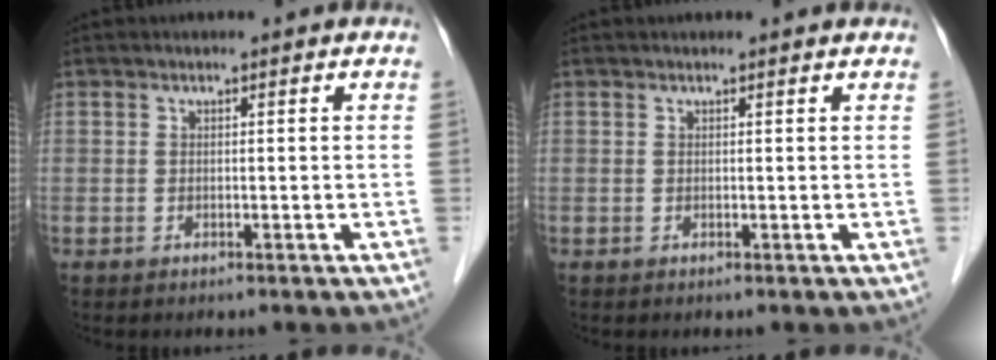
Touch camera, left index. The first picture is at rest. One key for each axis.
{"total": 1.7, "fx": 1.6, "fy": 0.2, "fz": 0.3, "tx": -0.012, "ty": 0.013, "tz": 0.015}